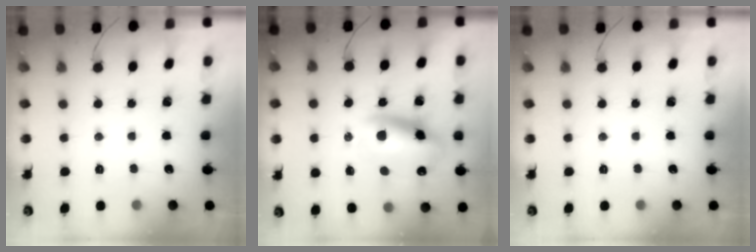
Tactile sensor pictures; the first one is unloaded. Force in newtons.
{"total": 14.0, "press": 13.6, "slide": 3.4}
{"total": 0.0}